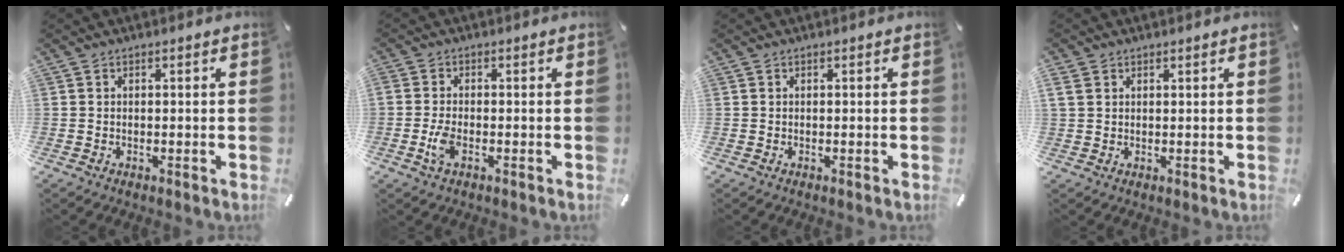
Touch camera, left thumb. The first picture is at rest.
{"total": 3.9, "force": [-1.3, 1.9, 3.2], "torque": [-0.081, -0.004, -0.027]}
{"total": 0.0}
{"total": 2.2, "force": [1.2, 1.7, 0.7], "torque": [-0.018, 0.002, 0.023]}